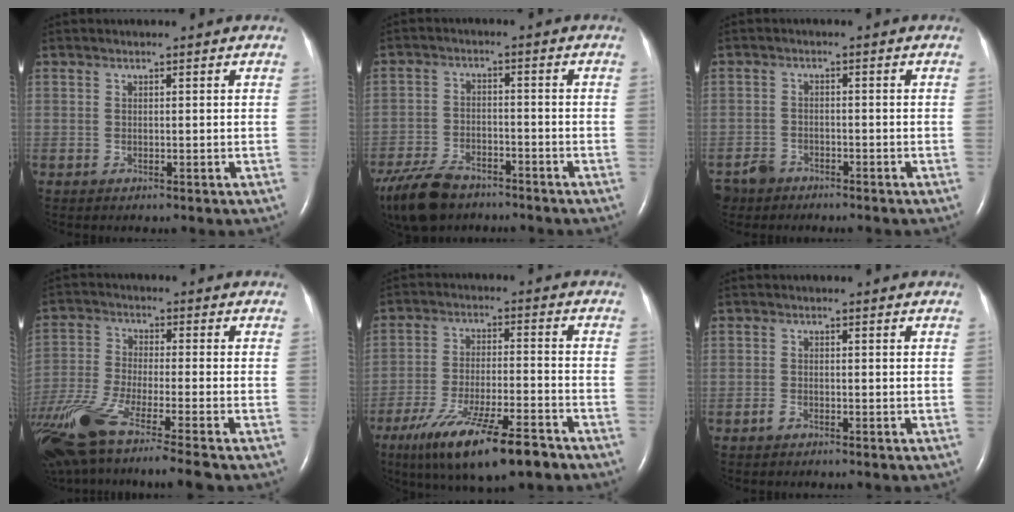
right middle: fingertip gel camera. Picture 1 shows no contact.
{"total": 10.5, "force": [-8.1, 4.7, 4.8], "torque": [-0.104, -0.017, -0.143]}
{"total": 3.9, "force": [-3.1, 2.2, 0.6], "torque": [-0.021, -0.002, -0.057]}
{"total": 16.7, "force": [-12.4, 0.2, 11.2], "torque": [-0.247, -0.059, -0.225]}
{"total": 15.3, "force": [-10.3, 2.6, 11.0], "torque": [-0.187, -0.030, -0.175]}
{"total": 1.1, "force": [-0.8, 0.6, 0.5], "torque": [-0.014, 0.000, -0.016]}